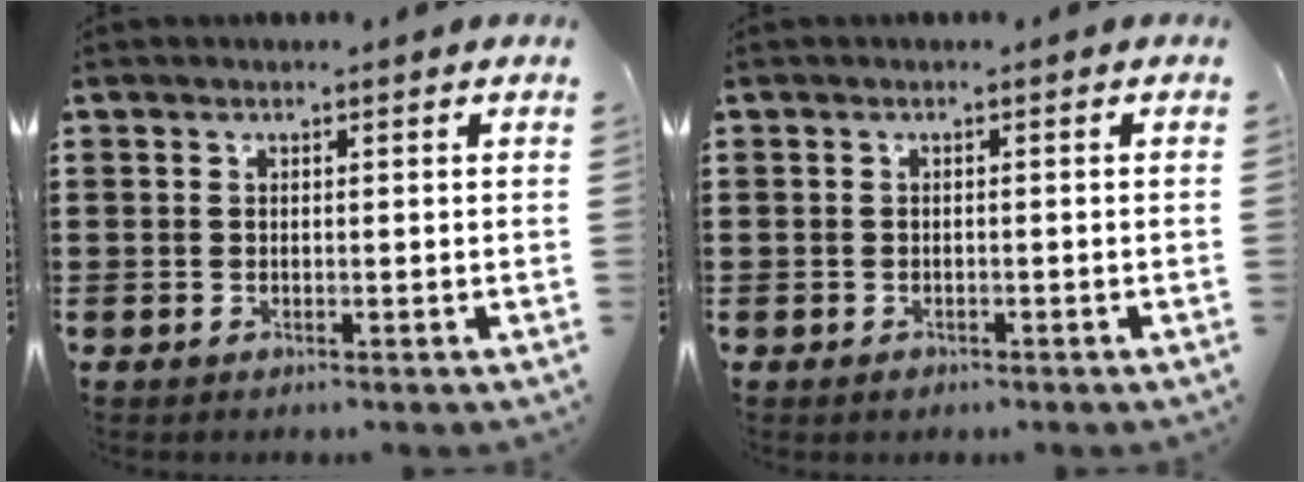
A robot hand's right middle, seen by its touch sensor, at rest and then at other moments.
{"total": 0.6, "force": [-0.5, 0.3, 0.1], "torque": [-0.003, 0.001, -0.012]}